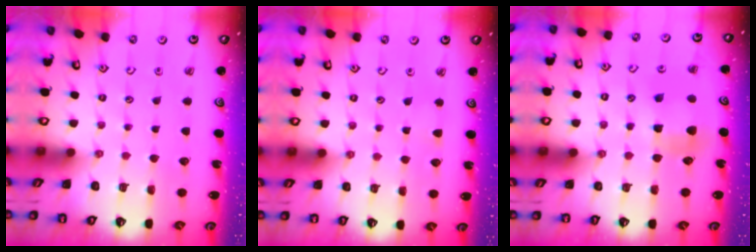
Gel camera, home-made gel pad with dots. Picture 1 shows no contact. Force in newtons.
{"total": 2.7, "press": 2.7, "slide": 0.4}
{"total": 6.2, "press": 6.2, "slide": 0.6}